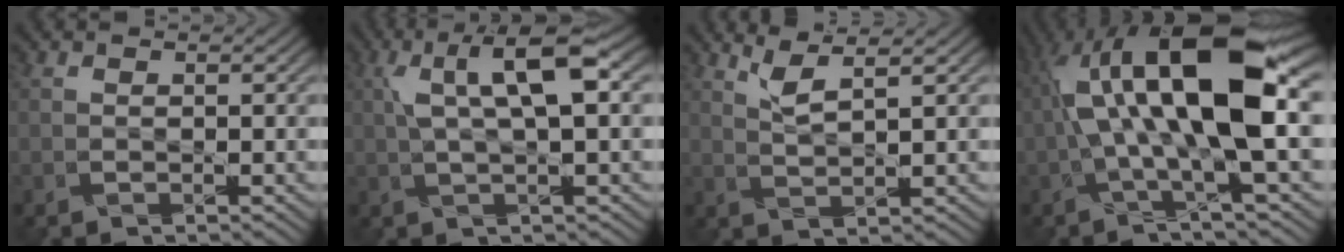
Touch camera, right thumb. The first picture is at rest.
{"total": 7.0, "force": [2.1, 1.5, 6.5], "torque": [-0.118, 0.014, 0.036]}
{"total": 2.8, "force": [2.3, 0.0, 1.6], "torque": [-0.037, 0.007, 0.049]}
{"total": 14.4, "force": [2.1, 3.9, 13.7], "torque": [-0.249, 0.015, 0.033]}